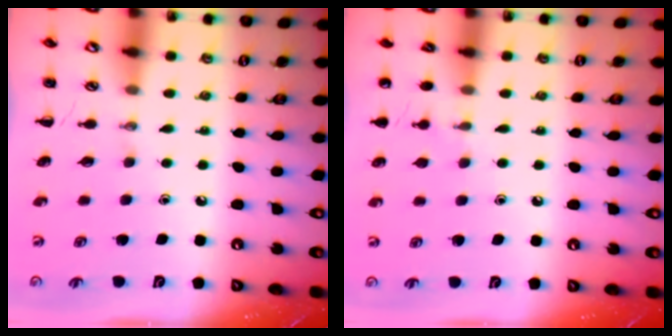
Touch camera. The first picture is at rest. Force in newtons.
{"total": 5.4, "press": 5.2, "slide": 1.6}